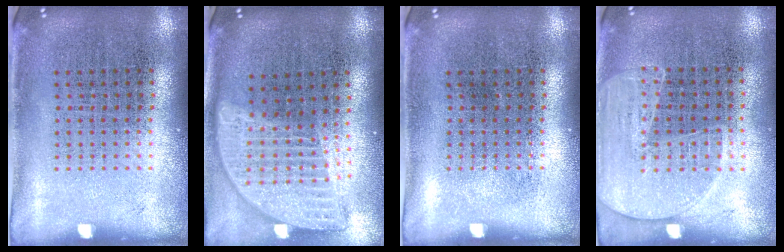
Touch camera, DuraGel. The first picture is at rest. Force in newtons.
{"total": 1.9, "press": 1.6, "slide": 1.2}
{"total": 0.0}
{"total": 1.6, "press": 1.4, "slide": 0.8}